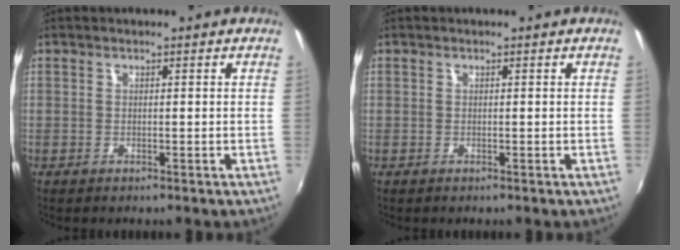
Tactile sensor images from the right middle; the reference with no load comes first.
{"total": 0.0}